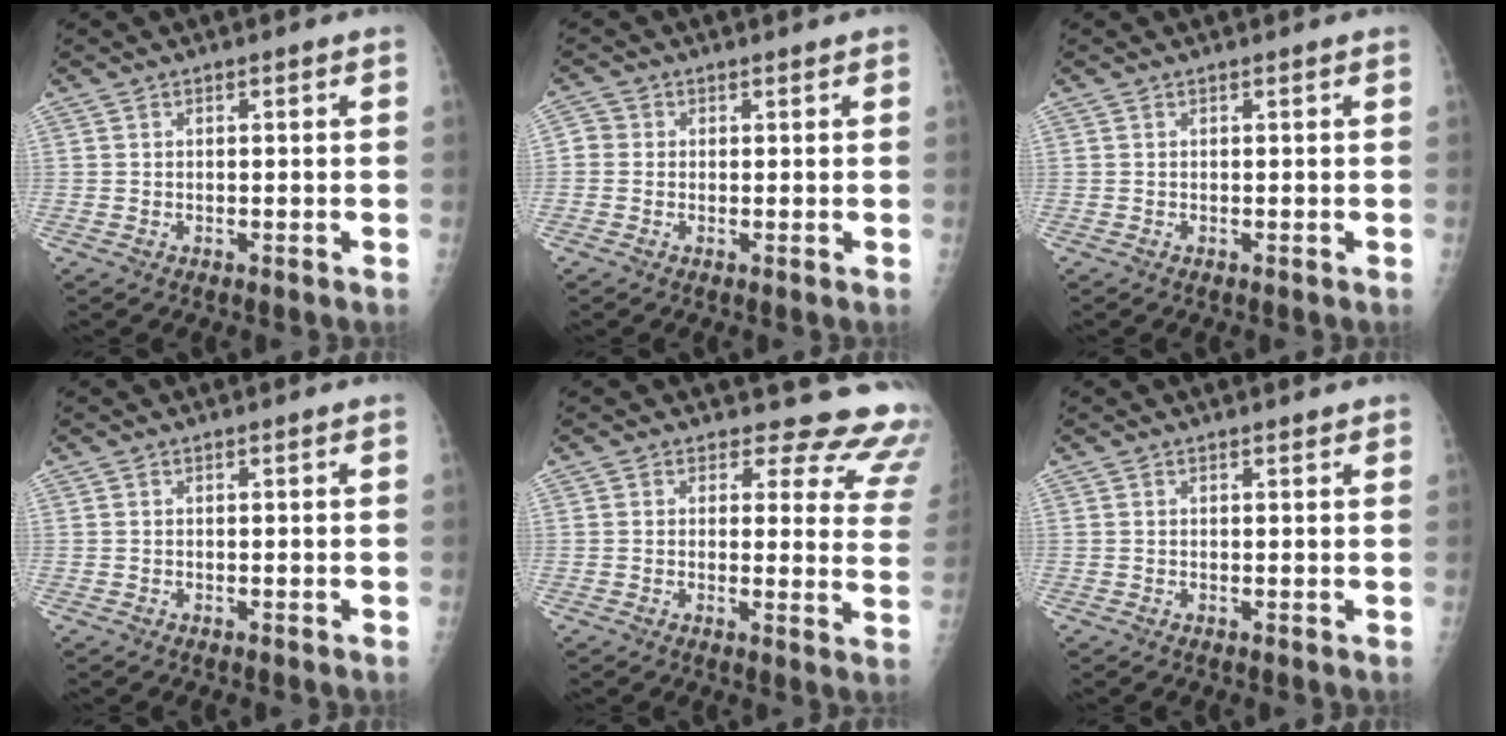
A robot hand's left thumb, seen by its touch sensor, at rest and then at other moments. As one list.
[{"total": 2.4, "force": [0.2, 2.2, 0.7], "torque": [0.002, 0.003, -0.004]}, {"total": 0.0}, {"total": 0.0}, {"total": 14.3, "force": [13.2, 5.1, 1.9], "torque": [0.033, -0.117, 0.106]}, {"total": 1.0, "force": [0.8, 0.3, 0.5], "torque": [-0.005, -0.001, 0.010]}]